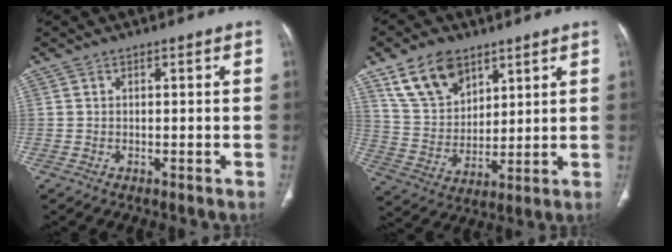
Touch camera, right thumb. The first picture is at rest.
{"total": 12.7, "force": [7.9, 7.8, 6.2], "torque": [-0.092, -0.031, 0.159]}